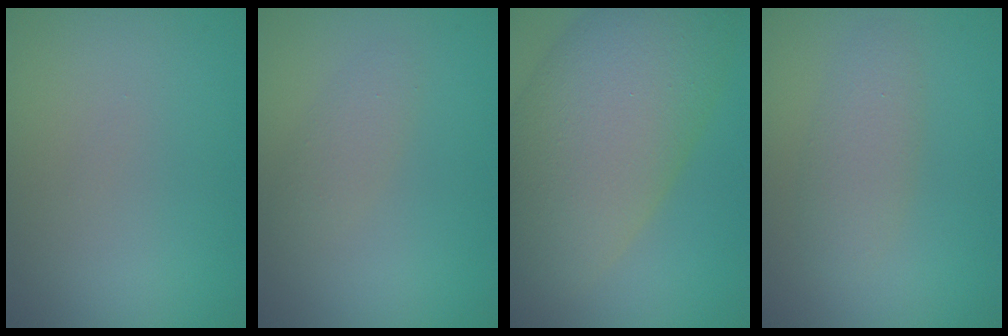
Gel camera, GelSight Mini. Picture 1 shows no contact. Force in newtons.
{"total": 1.5, "press": 1.5, "slide": 0.0}
{"total": 13.2, "press": 13.2, "slide": 0.8}
{"total": 2.5, "press": 2.5, "slide": 0.1}